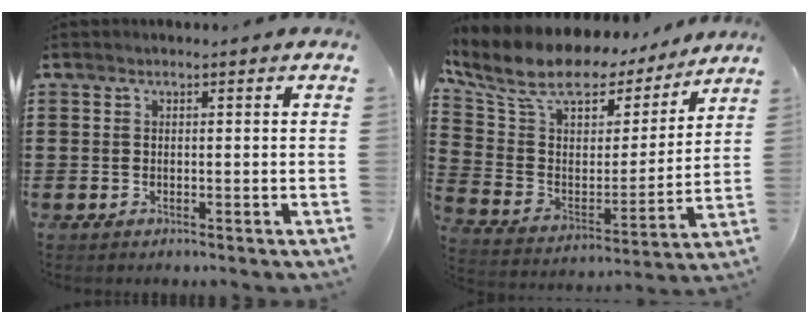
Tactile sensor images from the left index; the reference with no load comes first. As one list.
[{"total": 11.1, "force": [8.7, 4.8, 5.1], "torque": [-0.125, -0.057, 0.148]}]